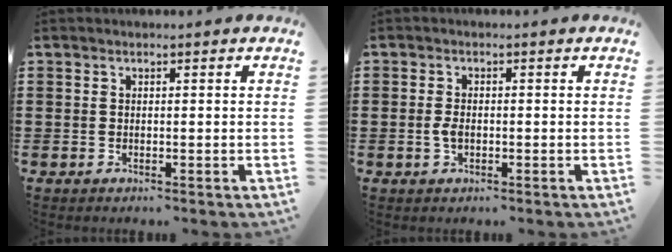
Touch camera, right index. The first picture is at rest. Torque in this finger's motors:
{"motor_torque": [1.36, 0.78, 0.16, 0.05]}